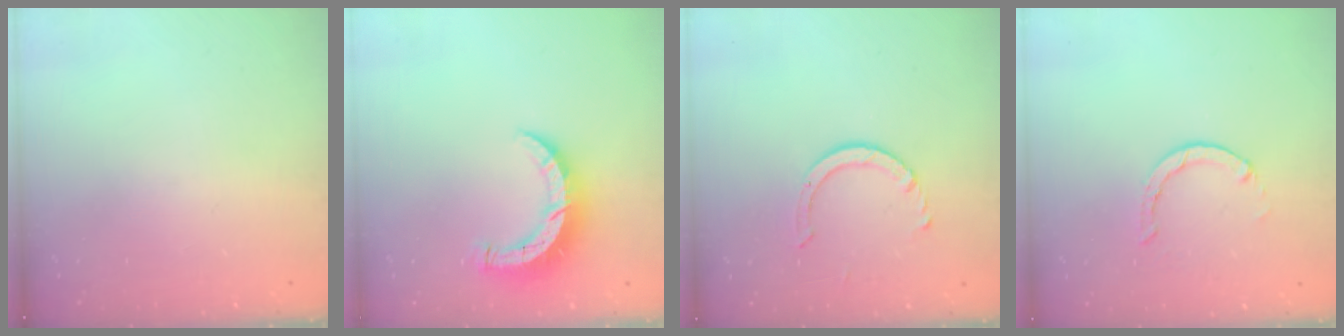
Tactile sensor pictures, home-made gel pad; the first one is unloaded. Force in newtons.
{"total": 8.4, "press": 8.3, "slide": 0.6}
{"total": 4.0, "press": 3.9, "slide": 0.5}
{"total": 1.3, "press": 1.2, "slide": 0.3}